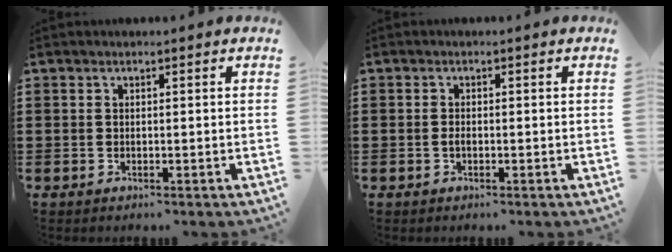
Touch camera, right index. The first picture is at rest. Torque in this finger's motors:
{"motor_torque": [2.14, 0.00, 0.15, 0.03]}